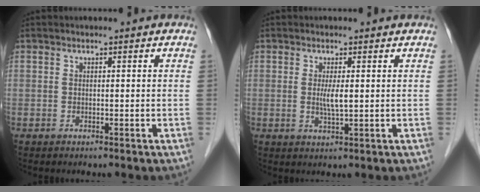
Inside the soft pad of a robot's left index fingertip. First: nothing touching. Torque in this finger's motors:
{"motor_torque": [0.69, 0.04, 0.14, 0.04]}